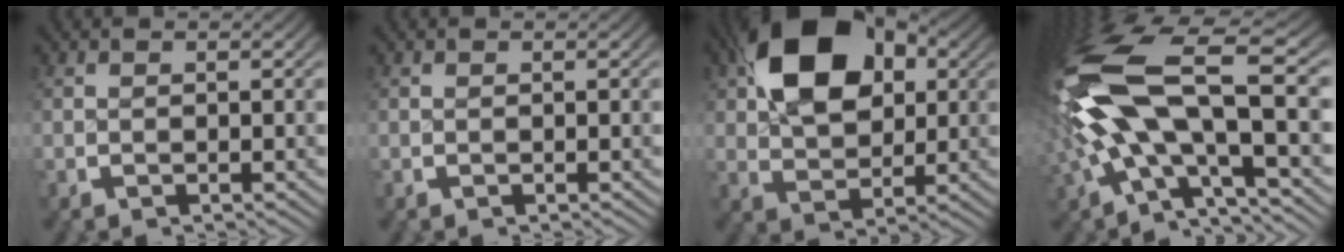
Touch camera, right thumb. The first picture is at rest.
{"total": 0.0}
{"total": 11.6, "force": [3.7, 7.2, 8.3], "torque": [-0.172, -0.009, 0.073]}
{"total": 12.2, "force": [0.3, 6.2, 10.5], "torque": [-0.233, -0.019, 0.024]}